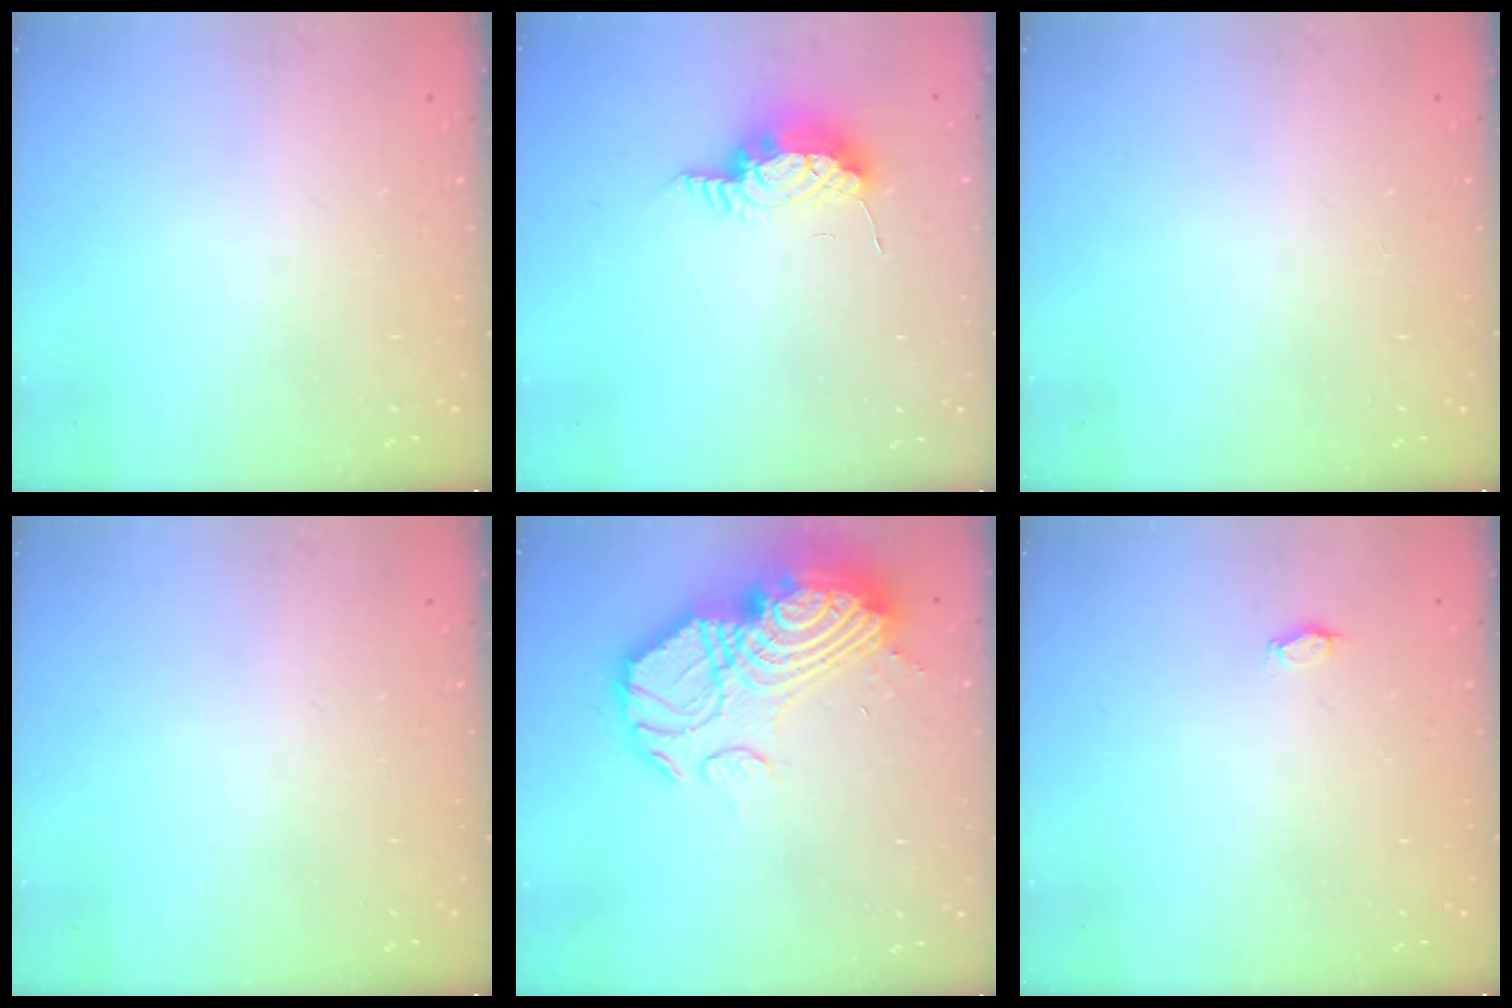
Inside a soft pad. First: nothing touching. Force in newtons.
{"total": 8.9, "press": 8.6, "slide": 2.1}
{"total": 0.0}
{"total": 0.0}
{"total": 22.8, "press": 22.6, "slide": 2.8}
{"total": 2.7, "press": 2.4, "slide": 1.1}